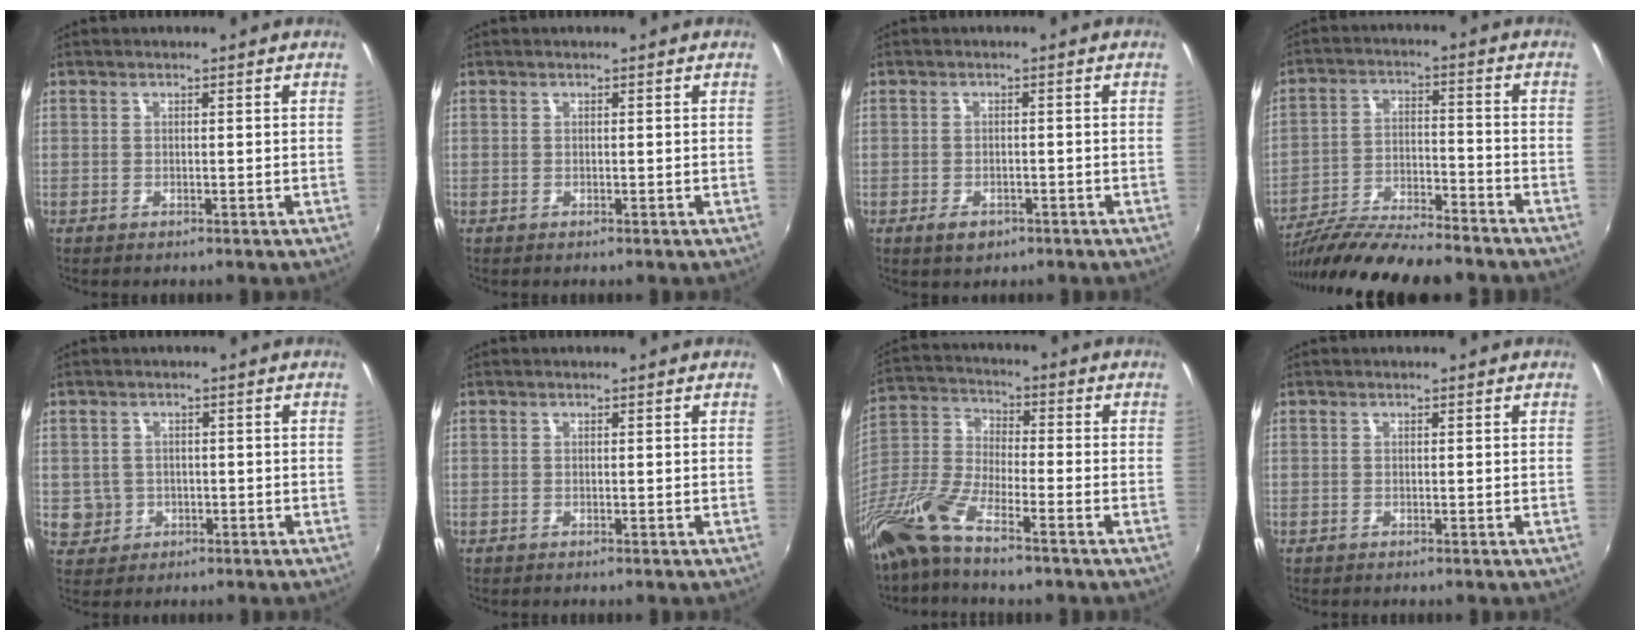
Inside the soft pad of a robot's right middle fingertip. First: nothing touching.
{"total": 0.0}
{"total": 3.2, "force": [-1.8, 2.0, 1.7], "torque": [-0.037, -0.006, -0.028]}
{"total": 17.3, "force": [-14.9, 2.5, 8.4], "torque": [-0.166, -0.032, -0.248]}
{"total": 4.7, "force": [-0.7, 4.5, 1.0], "torque": [-0.027, 0.002, -0.002]}
{"total": 0.0}
{"total": 13.9, "force": [-9.5, 3.2, 9.6], "torque": [-0.216, -0.017, -0.198]}
{"total": 0.0}